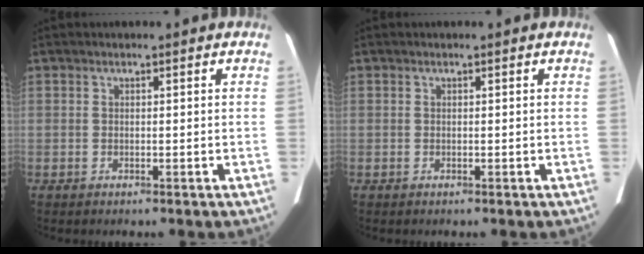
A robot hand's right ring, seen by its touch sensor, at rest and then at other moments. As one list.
[{"total": 0.0}]